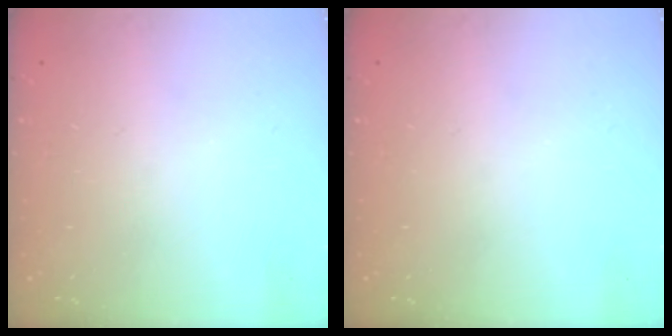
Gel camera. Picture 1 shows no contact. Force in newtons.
{"total": 0.0}